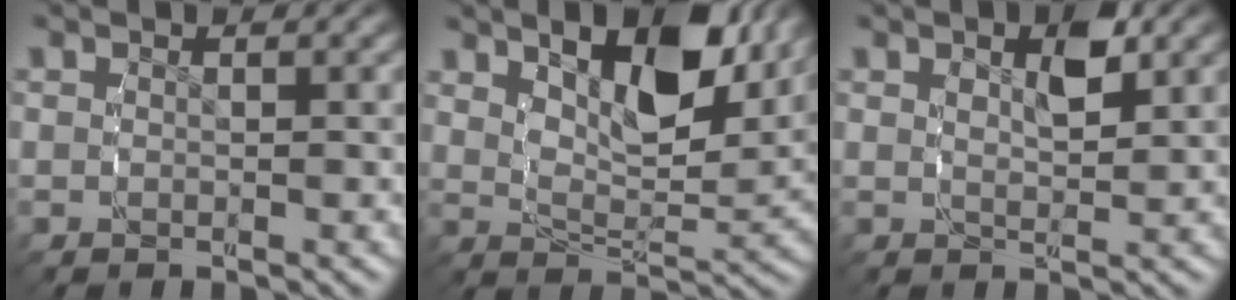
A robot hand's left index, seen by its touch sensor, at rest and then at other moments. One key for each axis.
{"total": 8.7, "fx": 4.3, "fy": 4.0, "fz": 6.4, "tx": -0.101, "ty": -0.003, "tz": 0.064}
{"total": 1.9, "fx": 0.7, "fy": 0.8, "fz": 1.6, "tx": -0.027, "ty": -0.006, "tz": 0.013}